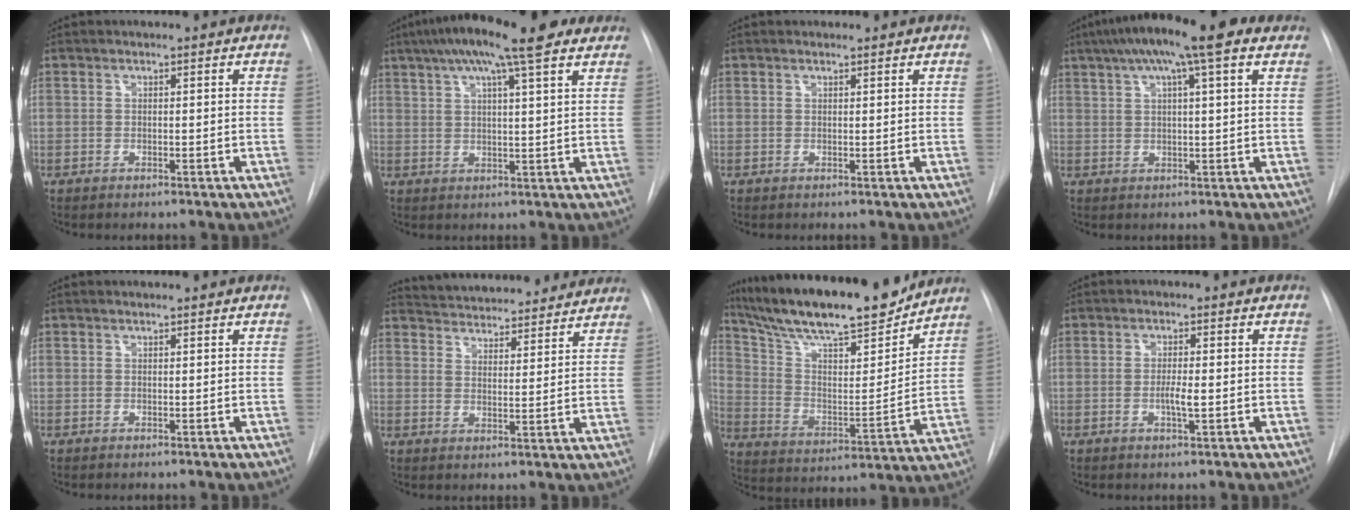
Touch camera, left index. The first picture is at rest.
{"total": 15.1, "force": [9.8, 1.9, 11.3], "torque": [-0.191, 0.038, 0.143]}
{"total": 0.0}
{"total": 13.0, "force": [7.5, 1.7, 10.5], "torque": [-0.177, 0.041, 0.112]}
{"total": 0.7, "force": [0.6, -0.1, 0.2], "torque": [-0.007, 0.007, 0.007]}
{"total": 19.4, "force": [18.1, 4.3, 5.6], "torque": [-0.089, 0.002, 0.237]}
{"total": 21.6, "force": [18.5, 2.9, 10.8], "torque": [-0.190, -0.009, 0.299]}
{"total": 2.8, "force": [-1.5, 0.1, 2.3], "torque": [-0.045, -0.009, -0.022]}